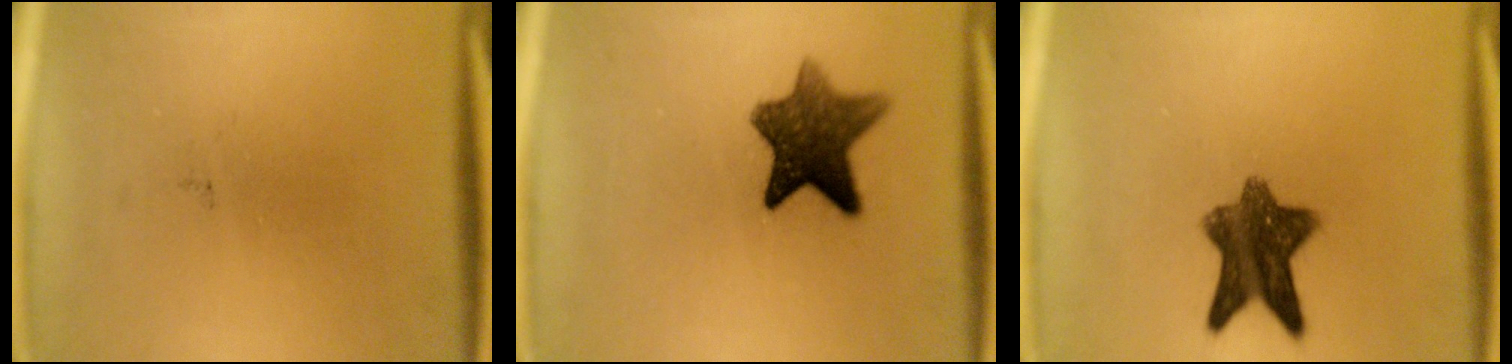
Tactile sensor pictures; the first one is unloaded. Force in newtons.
{"total": 9.3}
{"total": 9.3}